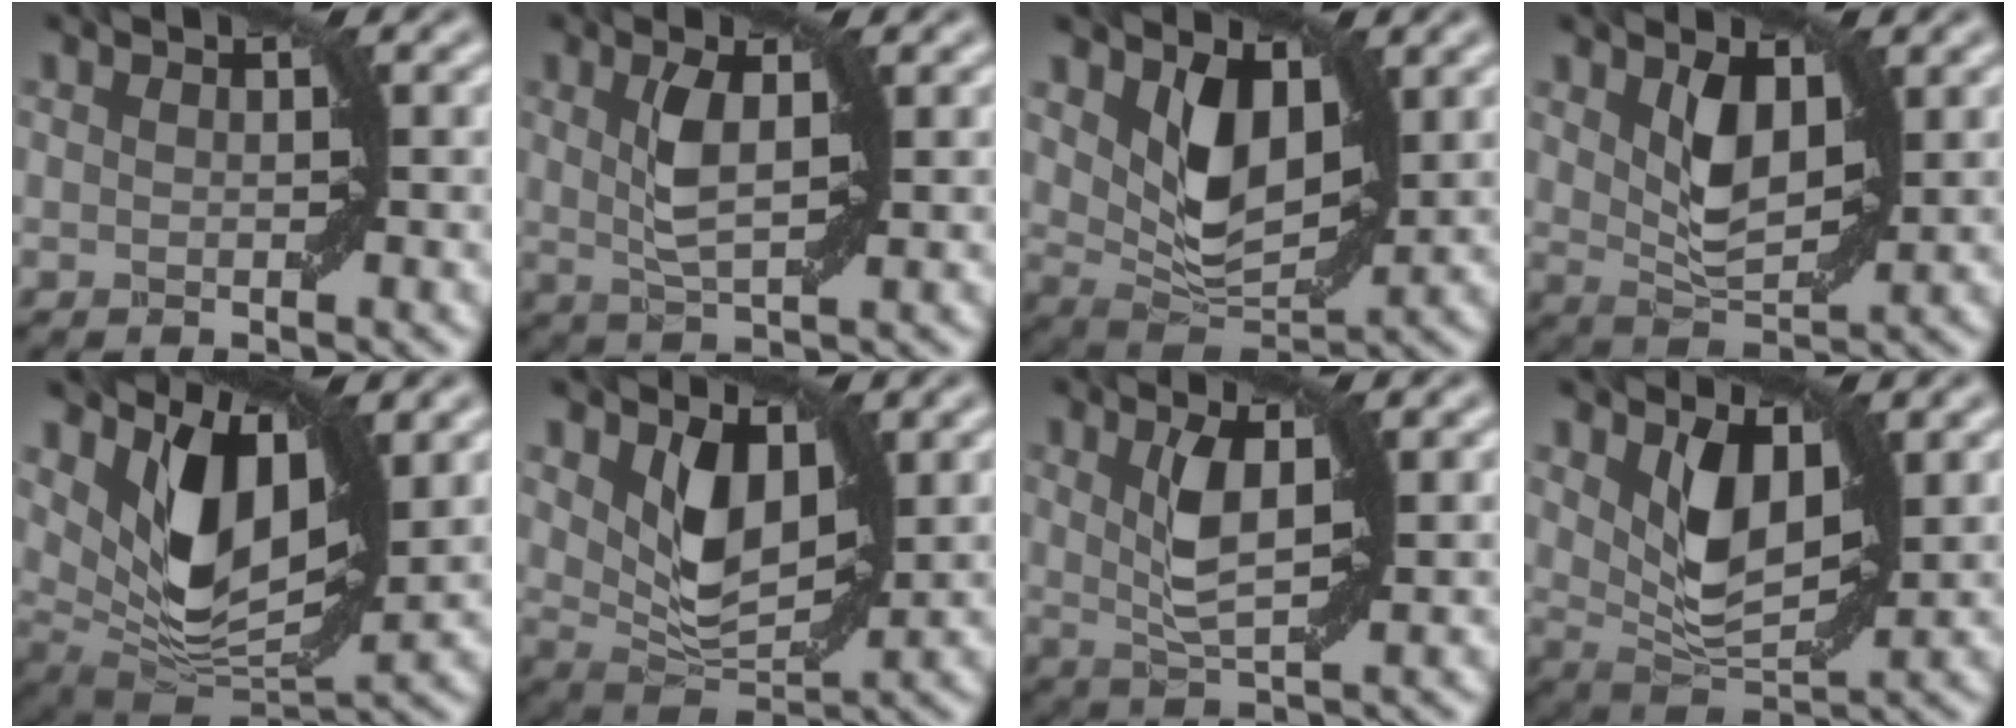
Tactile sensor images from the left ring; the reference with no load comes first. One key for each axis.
{"total": 3.3, "fx": 0.9, "fy": 1.0, "fz": 3.0, "tx": -0.067, "ty": 0.000, "tz": 0.018}
{"total": 5.6, "fx": 1.7, "fy": 3.4, "fz": 4.1, "tx": -0.085, "ty": -0.014, "tz": 0.037}
{"total": 4.0, "fx": 1.3, "fy": 2.2, "fz": 3.1, "tx": -0.065, "ty": -0.008, "tz": 0.029}
{"total": 8.9, "fx": 3.1, "fy": 4.7, "fz": 6.9, "tx": -0.131, "ty": -0.017, "tz": 0.056}
{"total": 5.1, "fx": 1.7, "fy": 3.0, "fz": 3.8, "tx": -0.079, "ty": -0.011, "tz": 0.035}
{"total": 3.8, "fx": 1.1, "fy": 1.2, "fz": 3.4, "tx": -0.075, "ty": -0.001, "tz": 0.023}
{"total": 5.1, "fx": 1.8, "fy": 2.8, "fz": 3.9, "tx": -0.084, "ty": -0.009, "tz": 0.037}